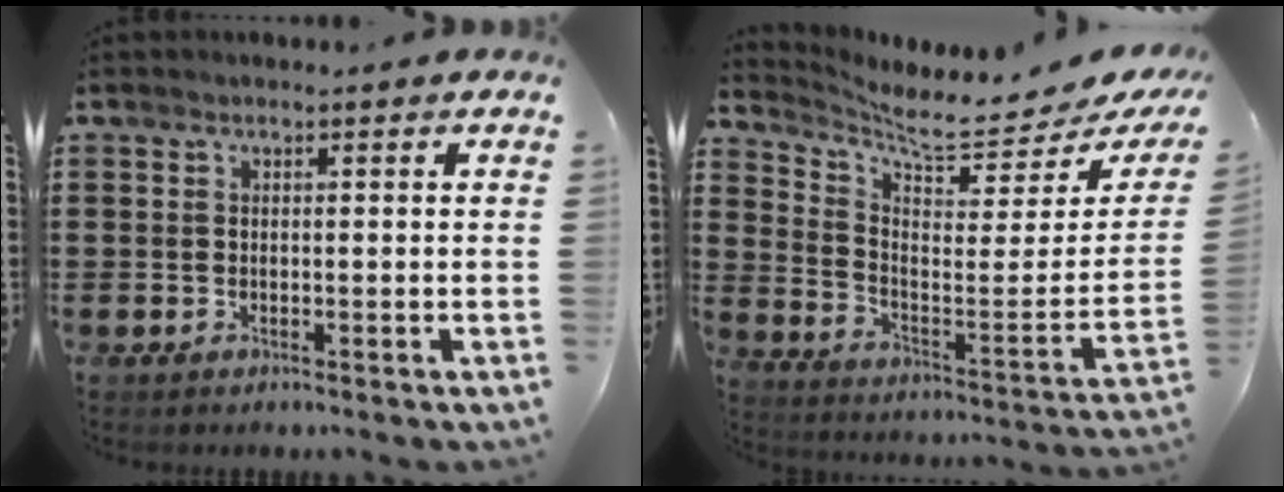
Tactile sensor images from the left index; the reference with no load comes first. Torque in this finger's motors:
{"motor_torque": [1.06, -1.08, 0.10, 0.02]}